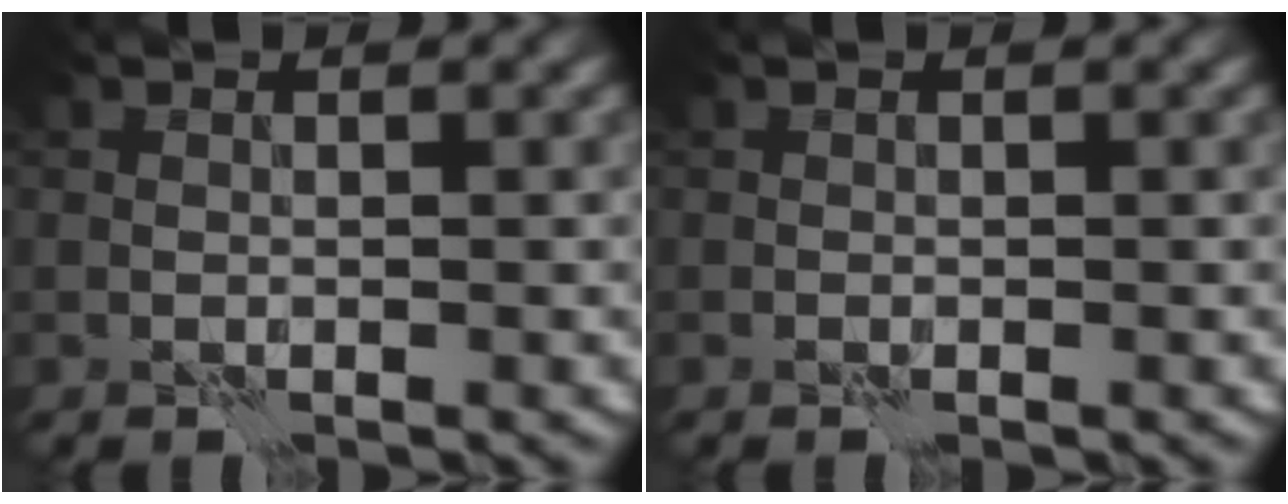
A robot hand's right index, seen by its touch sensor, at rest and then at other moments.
{"total": 0.0}